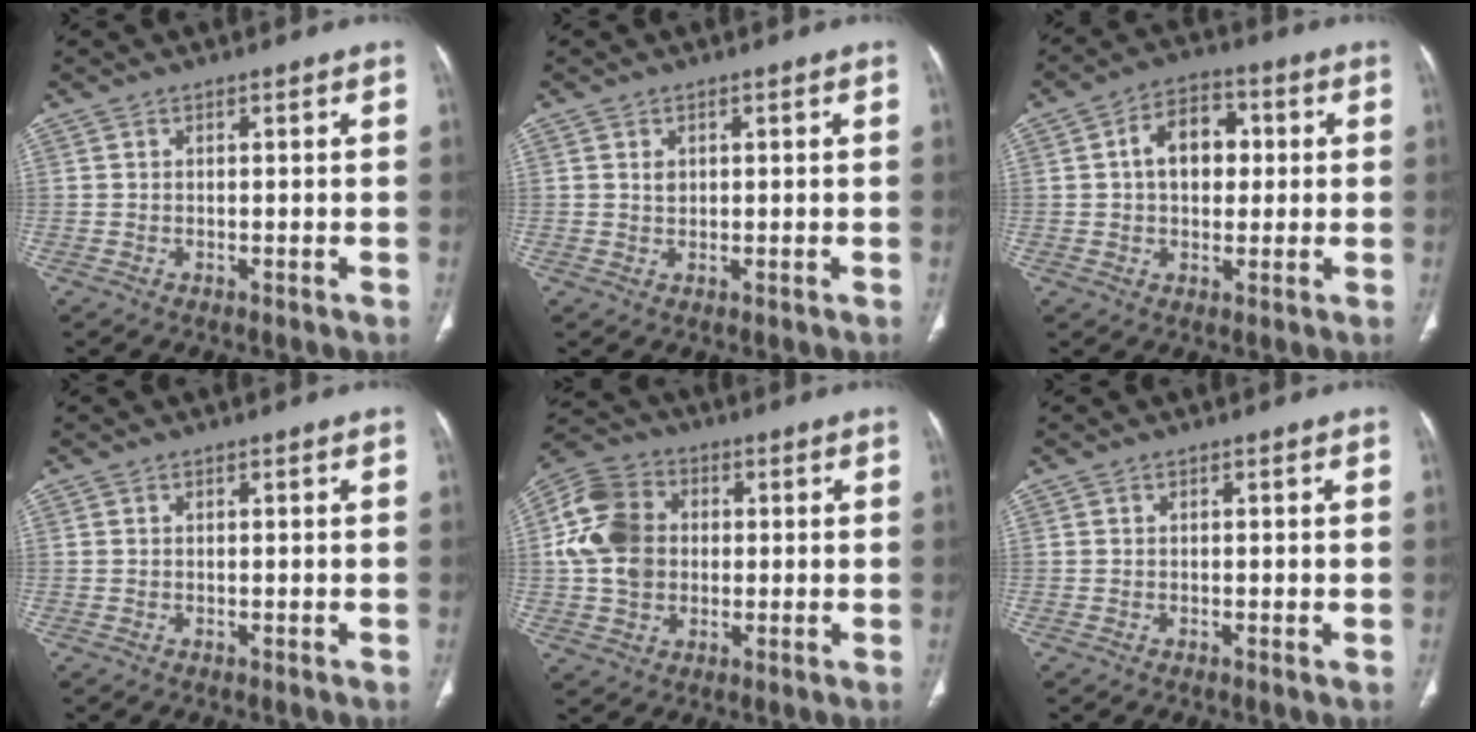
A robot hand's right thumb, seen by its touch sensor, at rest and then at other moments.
{"total": 1.5, "force": [0.6, 1.2, 0.8], "torque": [-0.009, -0.004, 0.014]}
{"total": 9.7, "force": [1.4, 6.7, 6.9], "torque": [-0.083, 0.017, 0.018]}
{"total": 0.0}
{"total": 13.0, "force": [0.6, 10.4, 7.8], "torque": [-0.139, 0.019, 0.005]}
{"total": 0.5, "force": [-0.1, 0.2, 0.5], "torque": [-0.009, -0.002, 0.000]}